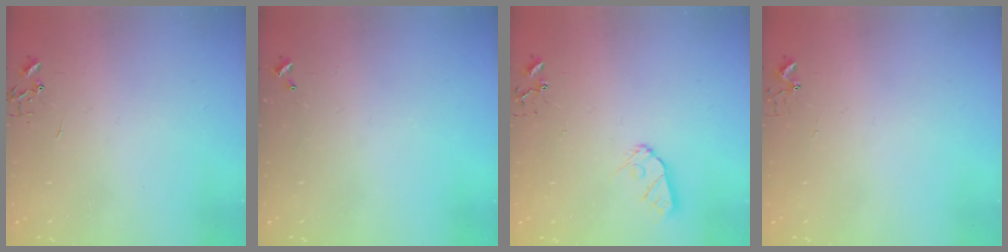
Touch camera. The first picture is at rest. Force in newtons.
{"total": 0.0}
{"total": 7.6, "press": 7.6, "slide": 0.5}
{"total": 2.7, "press": 2.7, "slide": 0.3}